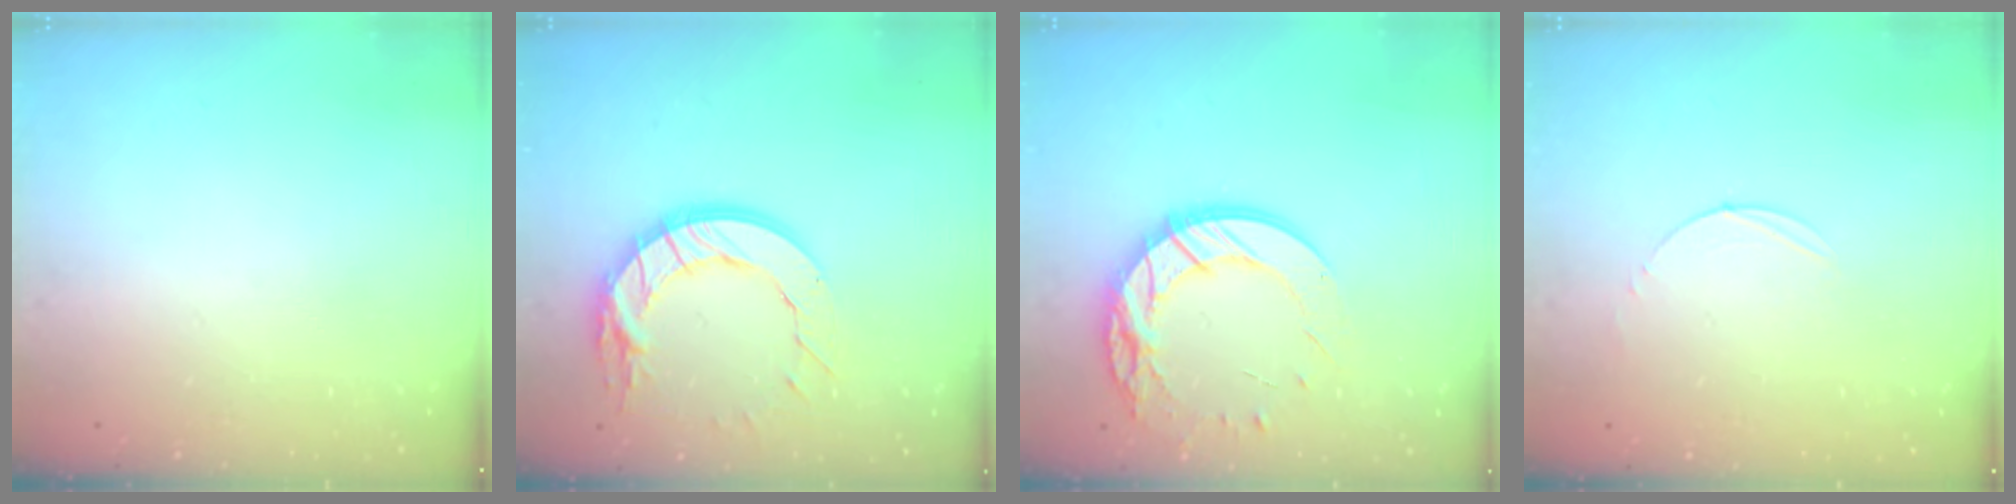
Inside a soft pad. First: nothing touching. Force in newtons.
{"total": 15.4, "press": 15.3, "slide": 1.5}
{"total": 16.5, "press": 16.5, "slide": 1.4}
{"total": 3.0, "press": 3.0, "slide": 0.3}